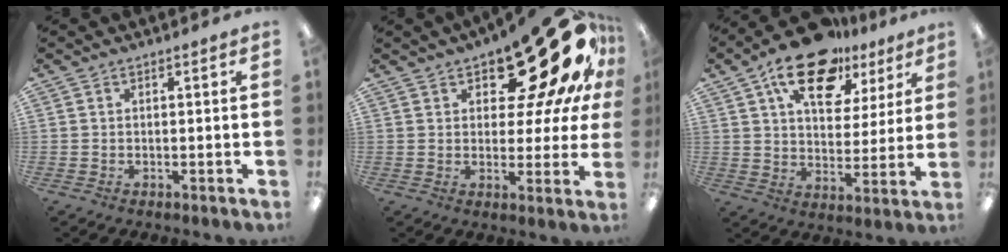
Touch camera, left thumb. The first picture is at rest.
{"total": 23.4, "force": [14.3, 9.1, 16.2], "torque": [-0.216, -0.092, 0.234]}
{"total": 18.1, "force": [11.7, 9.3, 10.3], "torque": [-0.164, -0.054, 0.201]}